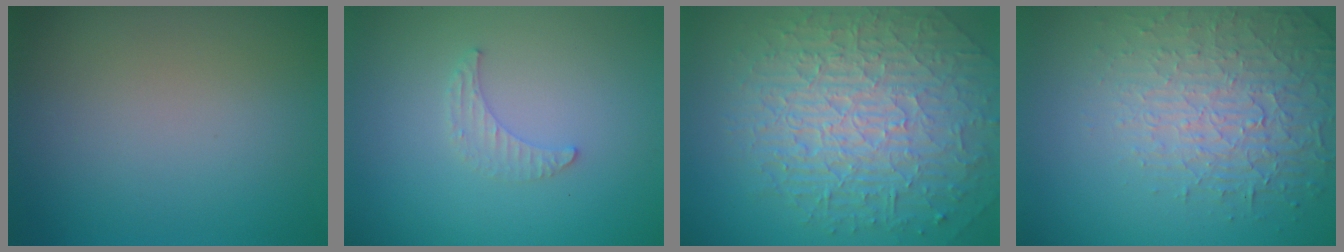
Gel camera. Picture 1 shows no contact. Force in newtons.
{"total": 1.3, "press": 1.3, "slide": 0.4}
{"total": 10.1, "press": 6.5, "slide": 7.7}
{"total": 4.0, "press": 3.8, "slide": 1.2}